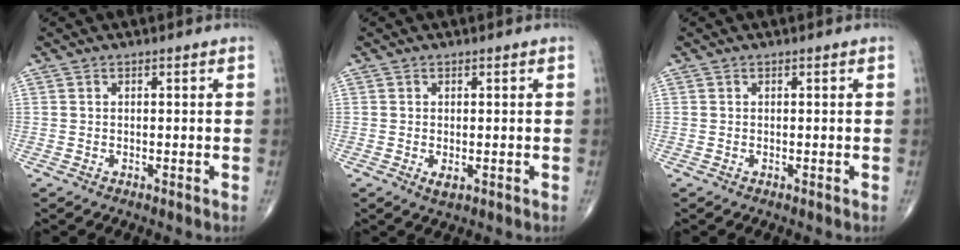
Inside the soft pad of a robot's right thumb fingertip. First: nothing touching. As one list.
[{"total": 1.6, "force": [-0.4, 0.7, 1.4], "torque": [-0.022, -0.004, -0.003]}, {"total": 0.0}]